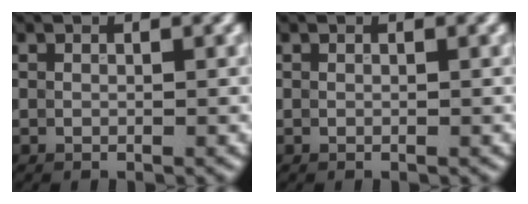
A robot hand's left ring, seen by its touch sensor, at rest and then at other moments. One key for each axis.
{"total": 0.0}